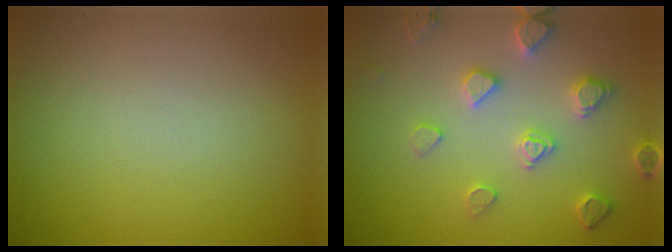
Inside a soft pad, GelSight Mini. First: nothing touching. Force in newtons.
{"total": 3.6, "press": 3.5, "slide": 0.8}